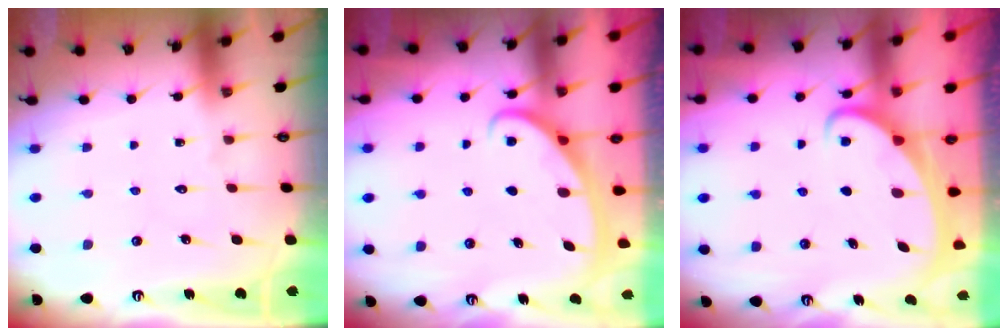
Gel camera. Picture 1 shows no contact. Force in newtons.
{"total": 3.0, "press": 2.9, "slide": 0.4}
{"total": 2.3, "press": 2.3, "slide": 0.3}